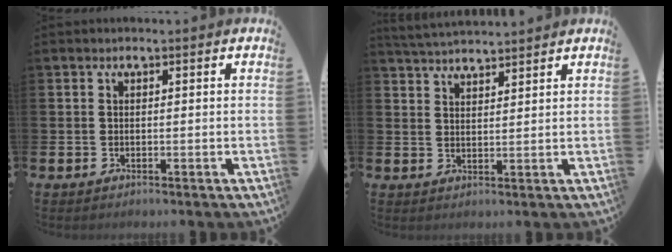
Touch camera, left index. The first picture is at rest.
{"total": 3.7, "force": [3.7, 0.2, 0.3], "torque": [-0.009, -0.018, 0.066]}